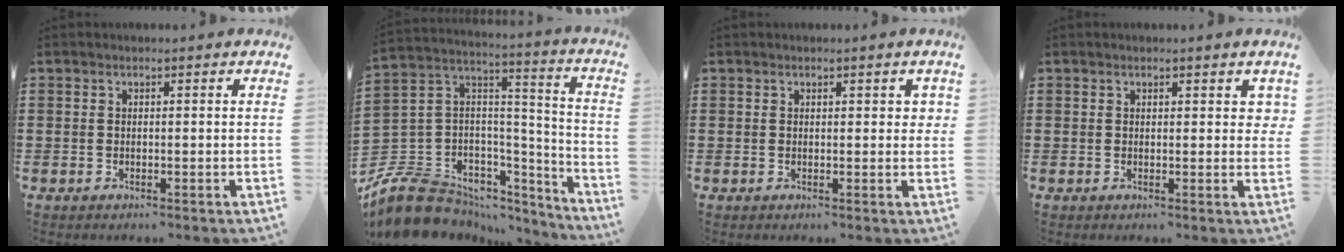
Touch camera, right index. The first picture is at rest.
{"total": 10.7, "force": [-7.5, 7.0, 3.2], "torque": [-0.091, 0.010, -0.142]}
{"total": 1.1, "force": [0.6, 0.8, 0.6], "torque": [-0.005, 0.003, 0.009]}
{"total": 1.4, "force": [0.8, 0.9, 0.7], "torque": [0.000, 0.001, 0.011]}